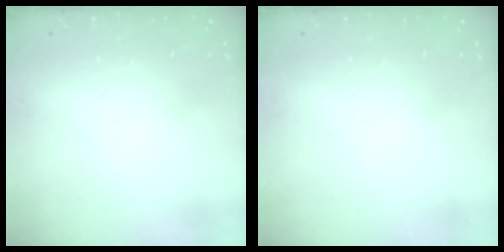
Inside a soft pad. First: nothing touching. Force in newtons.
{"total": 0.0}